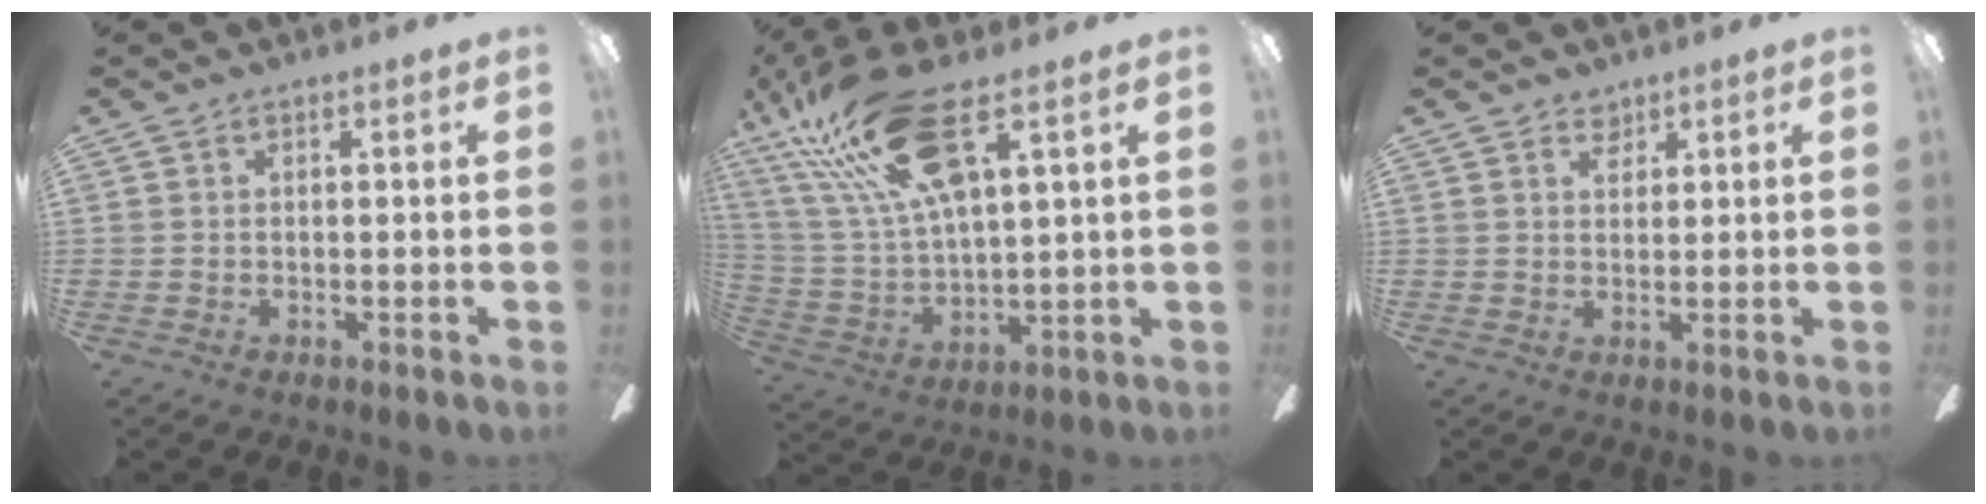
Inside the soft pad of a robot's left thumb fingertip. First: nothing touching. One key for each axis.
{"total": 22.5, "fx": 12.7, "fy": 7.4, "fz": 17.0, "tx": -0.332, "ty": -0.042, "tz": 0.218}
{"total": 2.9, "fx": 2.2, "fy": 1.8, "fz": 0.7, "tx": -0.002, "ty": -0.009, "tz": 0.039}